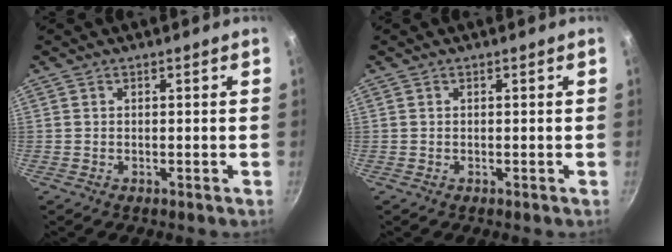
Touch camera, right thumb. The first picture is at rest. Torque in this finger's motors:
{"motor_torque": [-0.18, -0.18, 0.02, 0.02, 0.00]}